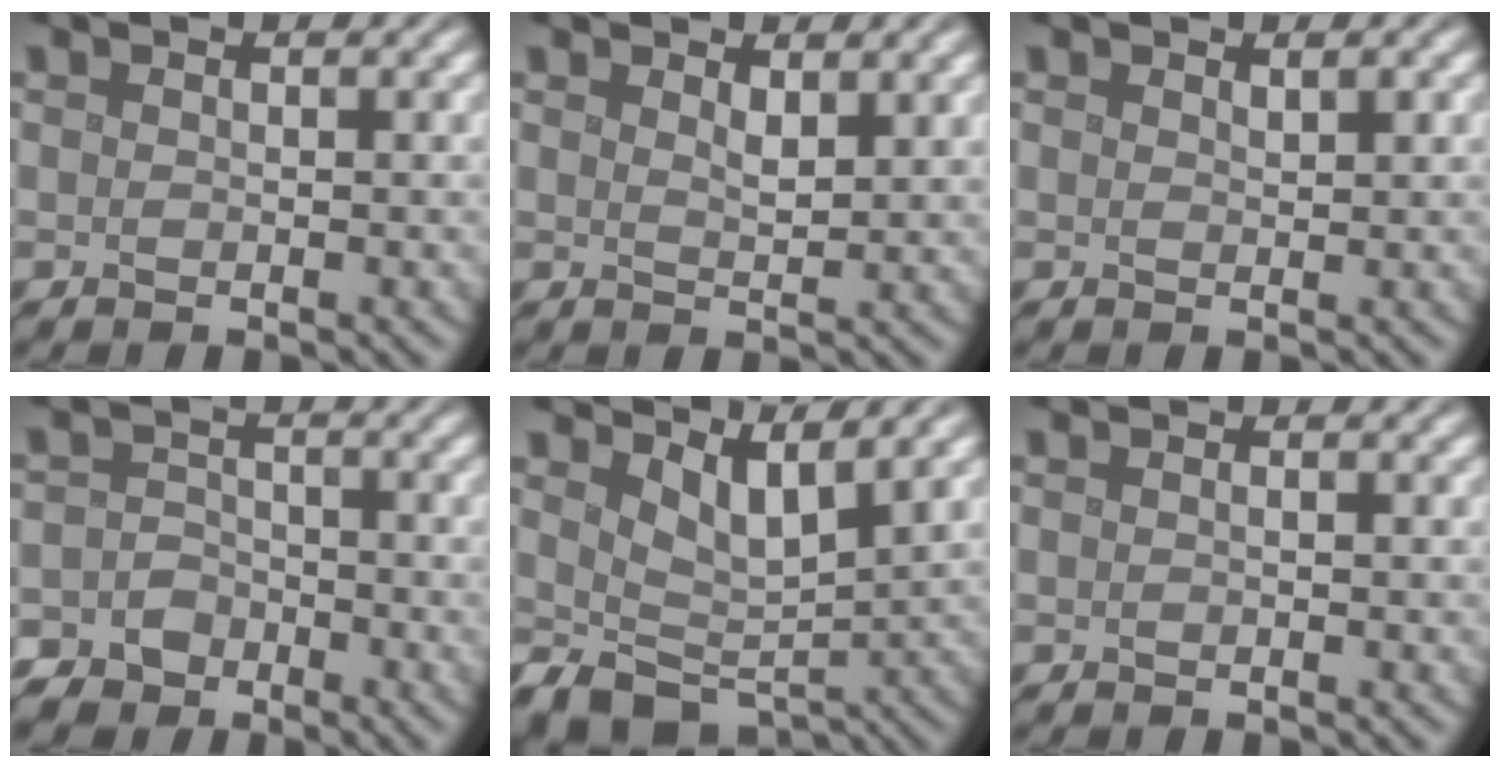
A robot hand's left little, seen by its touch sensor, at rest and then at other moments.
{"total": 1.3, "force": [0.9, 0.3, 0.8], "torque": [-0.017, -0.005, 0.019]}
{"total": 0.6, "force": [0.4, 0.2, 0.5], "torque": [-0.009, -0.002, 0.010]}
{"total": 6.1, "force": [-4.2, 4.4, 0.4], "torque": [0.016, -0.011, -0.081]}
{"total": 2.8, "force": [1.1, 1.3, 2.2], "torque": [-0.046, -0.015, 0.027]}
{"total": 0.0}